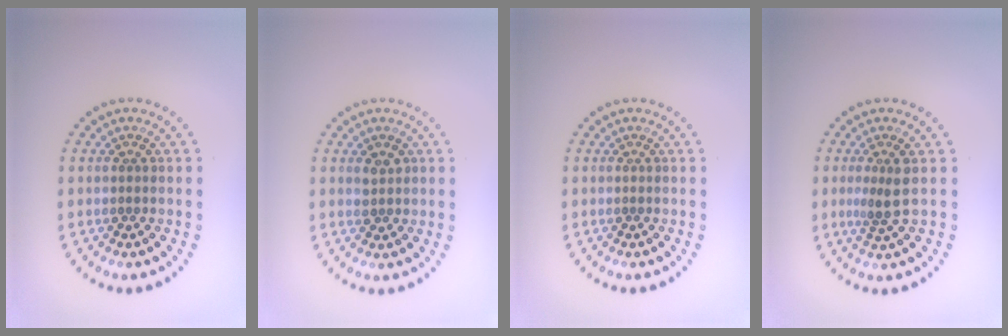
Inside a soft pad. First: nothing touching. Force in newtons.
{"total": 1.4, "press": 1.3, "slide": 0.3}
{"total": 0.0}
{"total": 2.2, "press": 1.7, "slide": 1.4}